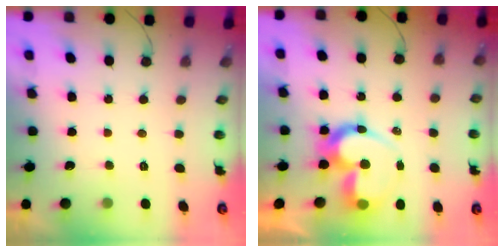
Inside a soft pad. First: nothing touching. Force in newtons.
{"total": 15.0, "press": 15.0, "slide": 1.5}